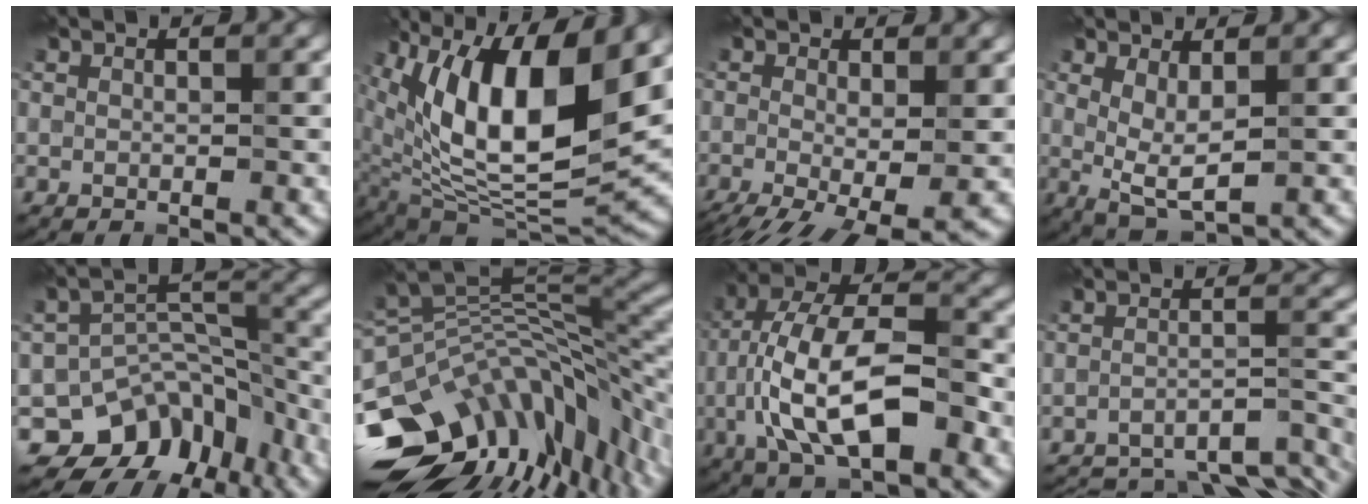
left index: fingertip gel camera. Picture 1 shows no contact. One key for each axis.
{"total": 15.4, "fx": 4.9, "fy": 6.1, "fz": 13.3, "tx": -0.231, "ty": 0.000, "tz": 0.085}
{"total": 8.5, "fx": -2.9, "fy": 3.3, "fz": 7.3, "tx": -0.126, "ty": -0.021, "tz": -0.036}
{"total": 3.3, "fx": 0.7, "fy": 1.2, "fz": 3.0, "tx": -0.060, "ty": -0.008, "tz": 0.017}
{"total": 8.9, "fx": -5.7, "fy": 6.0, "fz": 3.3, "tx": -0.033, "ty": 0.012, "tz": -0.092}
{"total": 14.0, "fx": -4.3, "fy": 7.1, "fz": 11.3, "tx": -0.205, "ty": 0.003, "tz": -0.062}
{"total": 11.1, "fx": -3.0, "fy": 4.6, "fz": 9.6, "tx": -0.186, "ty": 0.016, "tz": -0.061}
{"total": 10.9, "fx": -9.8, "fy": 2.5, "fz": 4.0, "tx": -0.058, "ty": -0.002, "tz": -0.120}